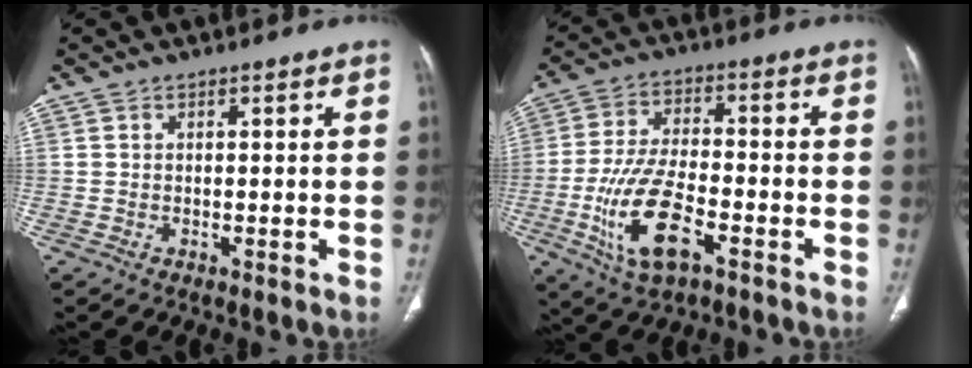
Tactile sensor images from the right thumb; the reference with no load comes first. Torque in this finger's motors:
{"motor_torque": [-0.03, 0.57, 1.54, -0.21, 0.18]}